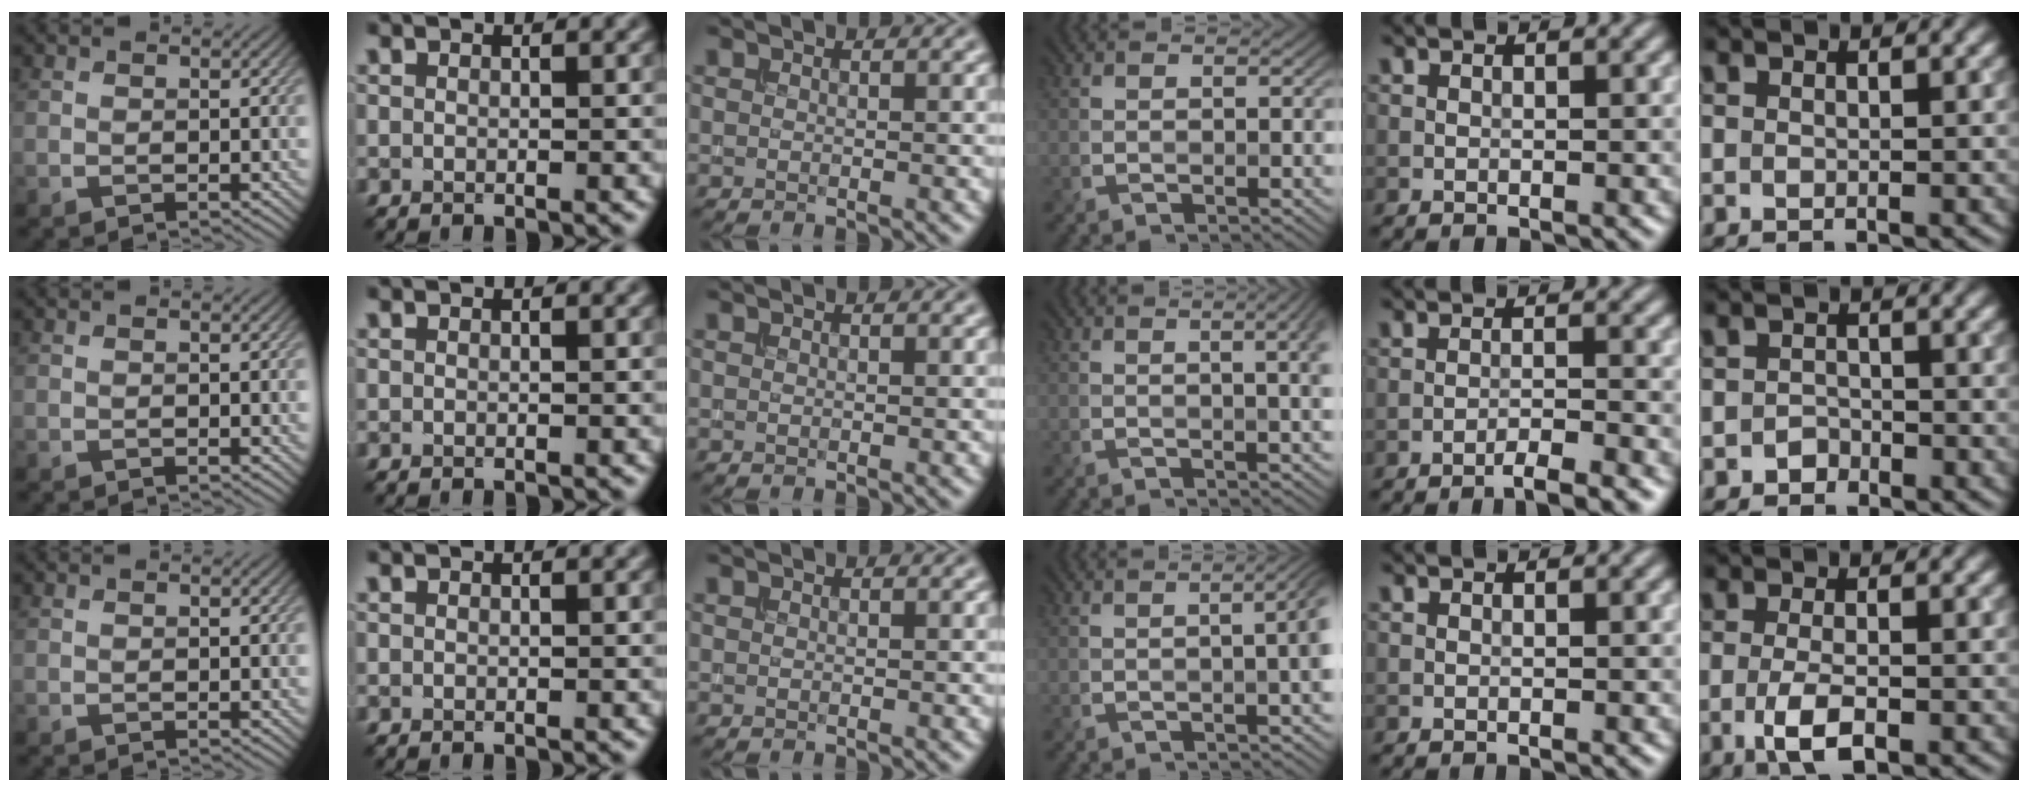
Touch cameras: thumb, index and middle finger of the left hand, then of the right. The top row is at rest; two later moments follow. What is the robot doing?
{"motion": "extract", "object": "bucket"}